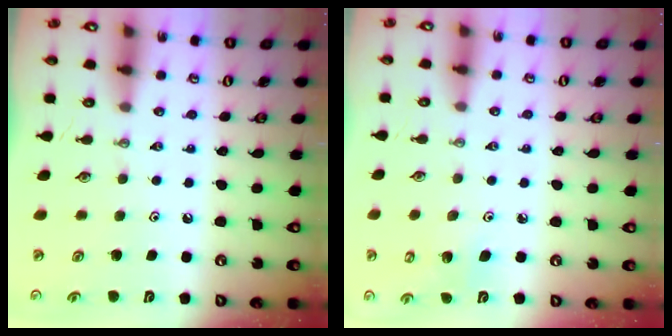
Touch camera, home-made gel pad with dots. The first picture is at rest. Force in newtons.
{"total": 5.4, "press": 5.3, "slide": 1.3}